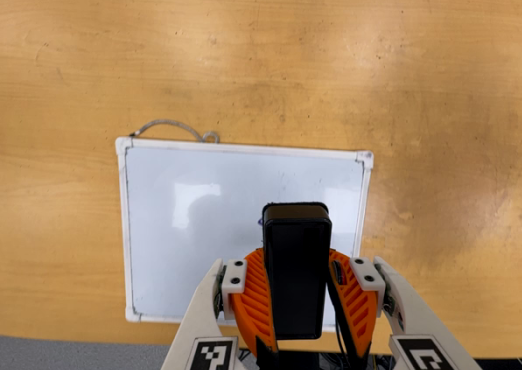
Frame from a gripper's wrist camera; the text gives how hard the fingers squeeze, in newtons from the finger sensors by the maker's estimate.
{"total": 5.9, "left": 5.4, "right": 6.4}